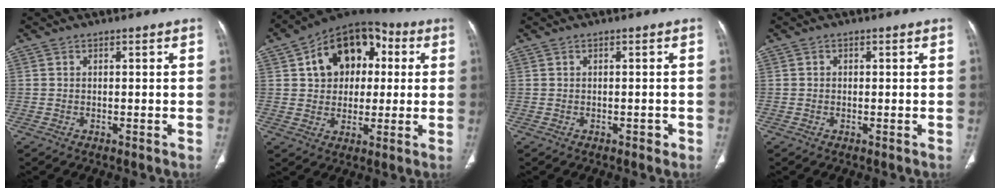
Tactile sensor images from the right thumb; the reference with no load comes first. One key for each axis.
{"total": 16.3, "fx": 3.8, "fy": 12.0, "fz": 10.4, "tx": -0.117, "ty": 0.021, "tz": 0.053}
{"total": 1.0, "fx": -0.4, "fy": 0.7, "fz": 0.6, "tx": -0.005, "ty": 0.001, "tz": -0.004}
{"total": 0.7, "fx": 0.1, "fy": 0.6, "fz": 0.2, "tx": 0.003, "ty": 0.002, "tz": 0.000}